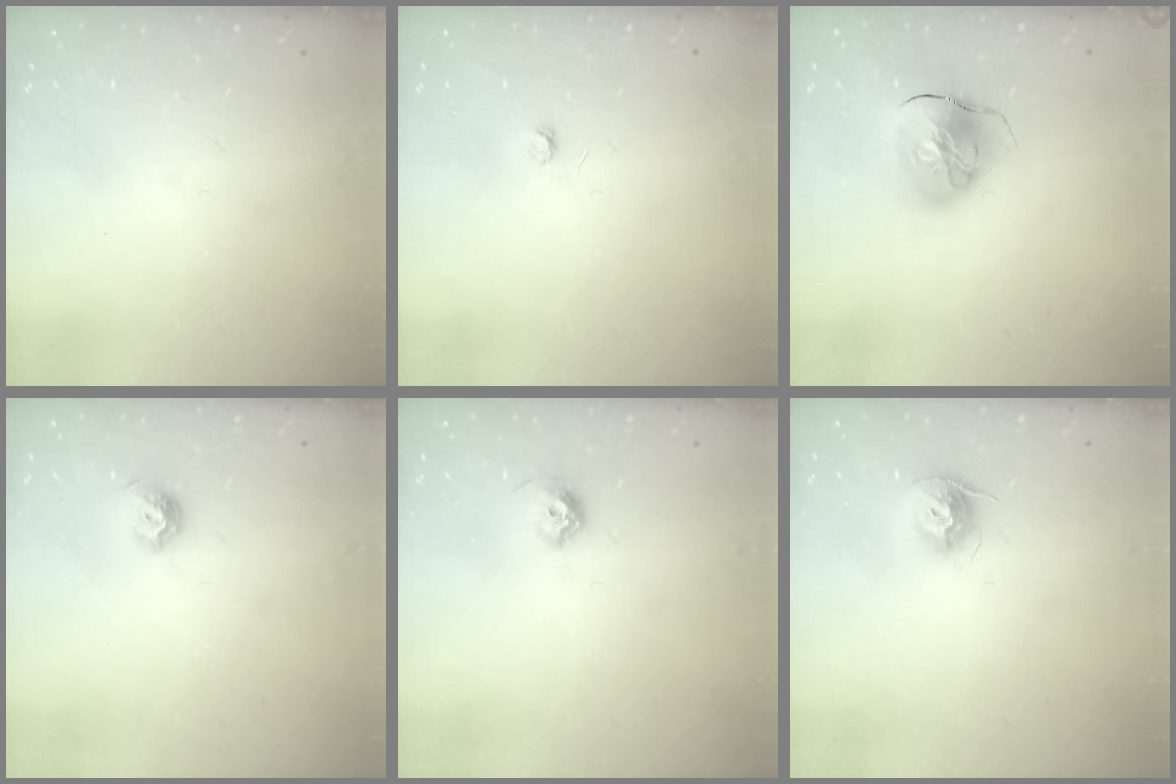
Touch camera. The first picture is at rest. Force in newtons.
{"total": 2.8, "press": 2.7, "slide": 0.3}
{"total": 12.1, "press": 12.0, "slide": 1.7}
{"total": 6.4, "press": 6.4, "slide": 0.8}
{"total": 6.4, "press": 6.3, "slide": 0.9}
{"total": 9.8, "press": 9.8, "slide": 0.7}